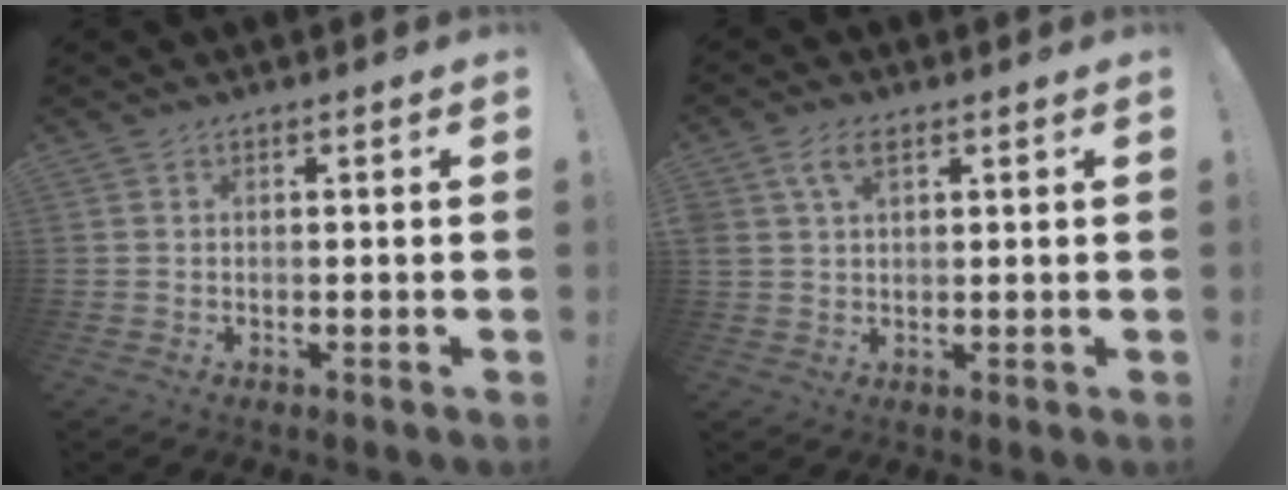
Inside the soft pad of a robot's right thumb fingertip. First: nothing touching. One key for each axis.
{"total": 5.0, "fx": 2.3, "fy": 2.7, "fz": 3.5, "tx": -0.070, "ty": 0.003, "tz": 0.045}